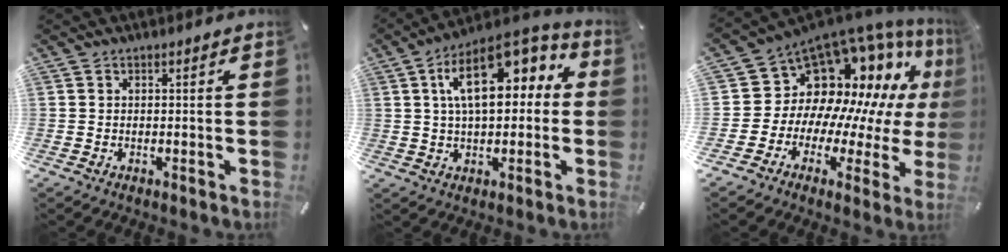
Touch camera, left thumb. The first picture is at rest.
{"total": 16.2, "force": [5.1, 8.6, 12.7], "torque": [-0.201, -0.014, 0.086]}
{"total": 15.8, "force": [8.9, 11.2, 6.8], "torque": [-0.092, -0.109, 0.169]}